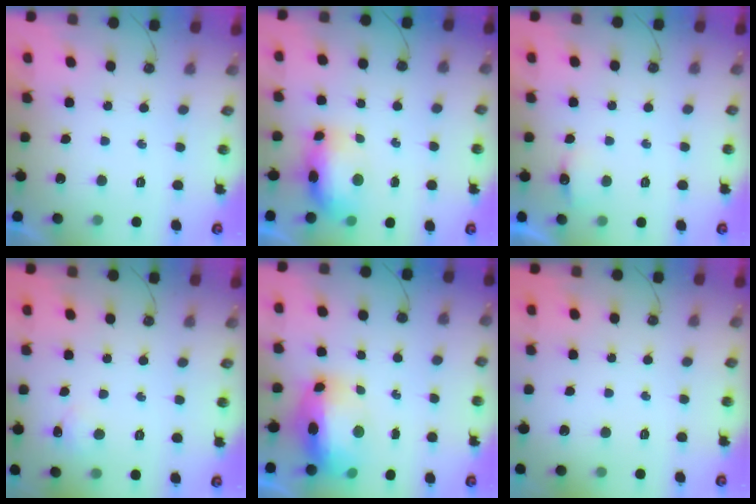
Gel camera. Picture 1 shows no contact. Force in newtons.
{"total": 8.0, "press": 7.9, "slide": 0.9}
{"total": 4.3, "press": 4.3, "slide": 0.7}
{"total": 4.4, "press": 4.4, "slide": 0.6}
{"total": 13.4, "press": 13.3, "slide": 1.6}
{"total": 0.0}